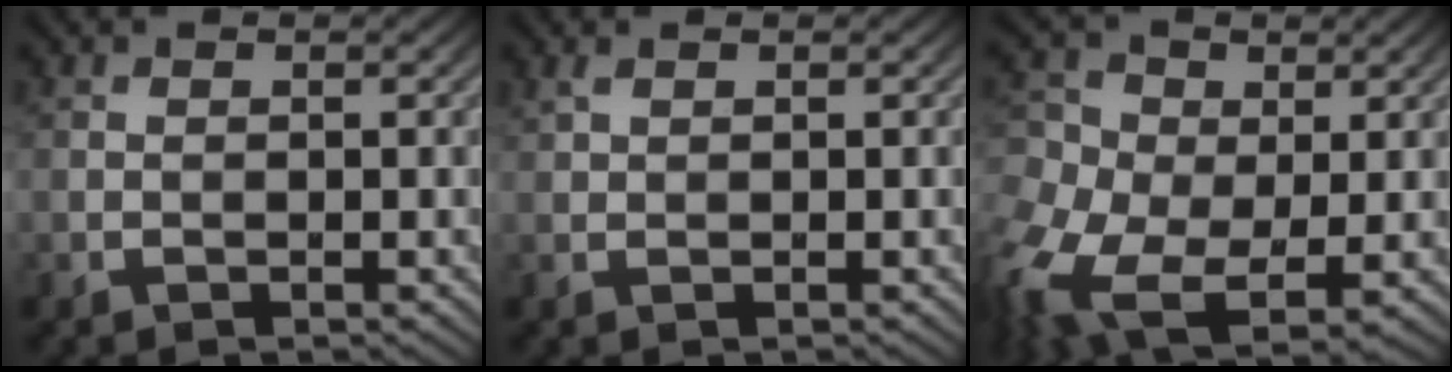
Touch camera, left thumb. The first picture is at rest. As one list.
[{"total": 0.9, "force": [0.7, 0.2, 0.6], "torque": [-0.017, 0.005, 0.014]}, {"total": 12.5, "force": [-4.0, 8.1, 8.7], "torque": [-0.246, -0.036, -0.075]}]